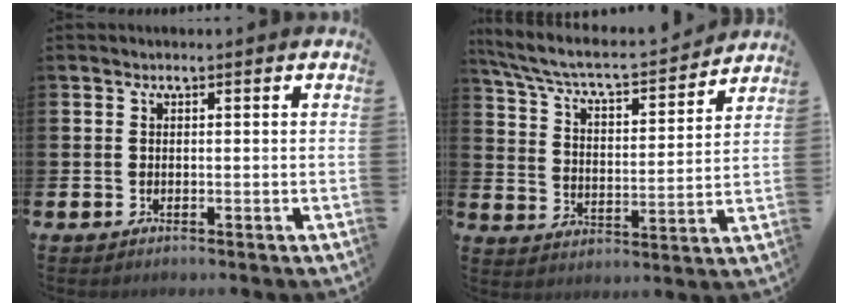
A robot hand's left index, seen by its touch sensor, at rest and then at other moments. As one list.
[{"total": 7.0, "force": [6.3, 1.5, 2.7], "torque": [-0.085, -0.047, 0.104]}]